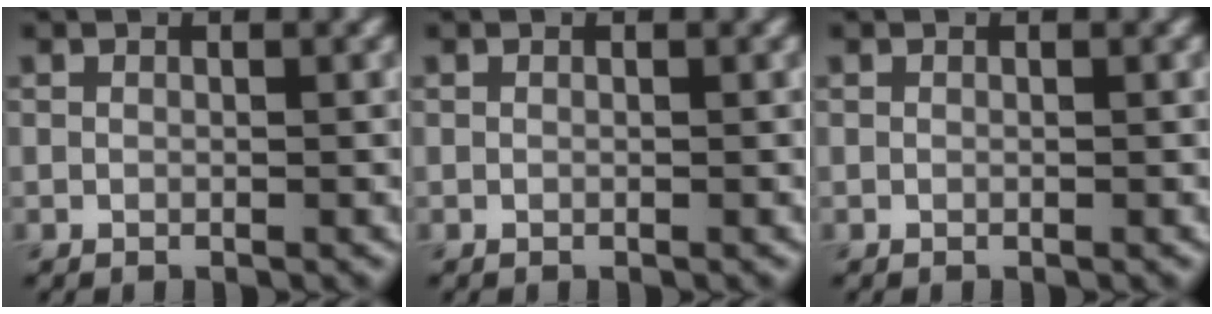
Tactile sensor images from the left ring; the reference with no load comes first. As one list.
[{"total": 0.0}, {"total": 0.0}]